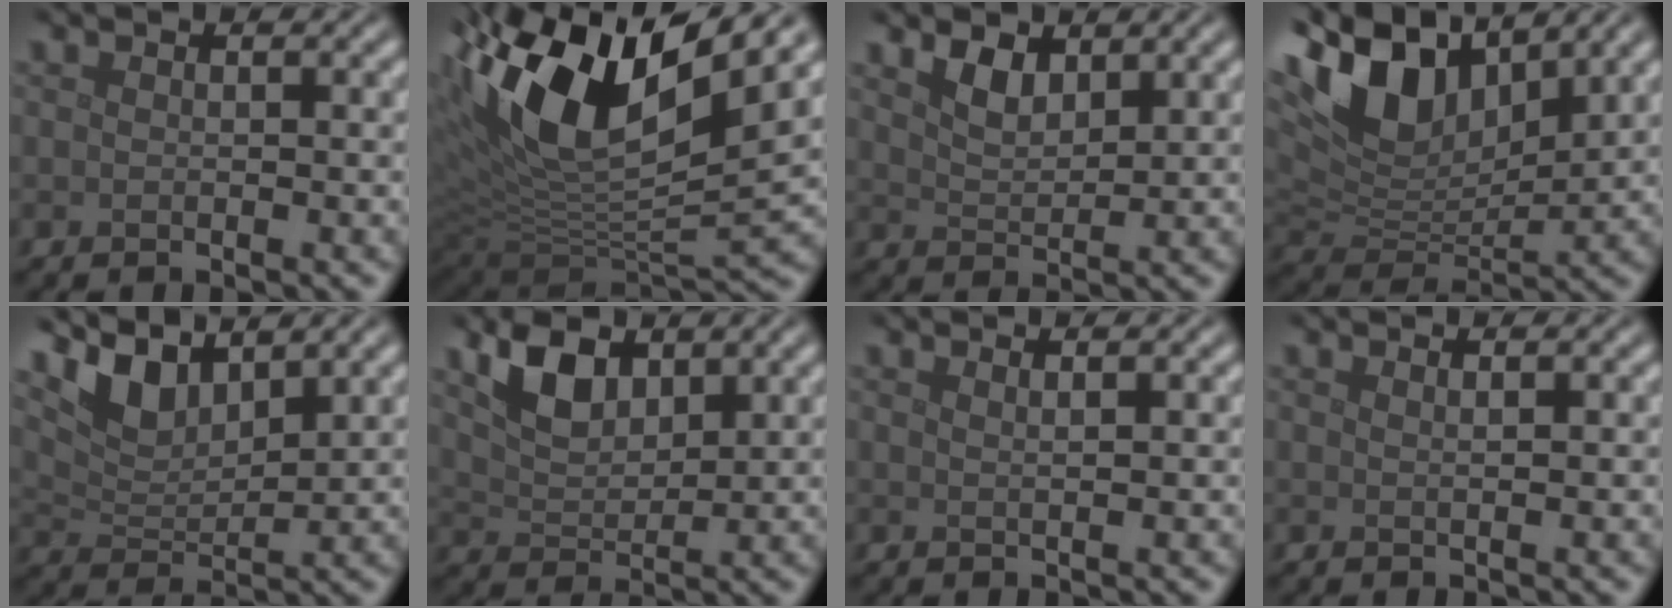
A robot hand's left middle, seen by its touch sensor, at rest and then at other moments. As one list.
[{"total": 13.9, "force": [5.5, 5.9, 11.3], "torque": [-0.222, 0.013, 0.097]}, {"total": 2.4, "force": [1.7, 1.2, 1.3], "torque": [-0.030, -0.002, 0.036]}, {"total": 10.7, "force": [6.0, 5.4, 7.0], "torque": [-0.151, 0.014, 0.103]}, {"total": 4.6, "force": [3.7, 1.5, 2.3], "torque": [-0.054, 0.000, 0.072]}, {"total": 4.3, "force": [2.6, 2.2, 2.6], "torque": [-0.060, 0.001, 0.050]}, {"total": 1.2, "force": [0.9, 0.4, 0.8], "torque": [0.003, 0.001, 0.002]}, {"total": 0.9, "force": [0.7, 0.3, 0.6], "torque": [0.002, -0.002, 0.003]}]